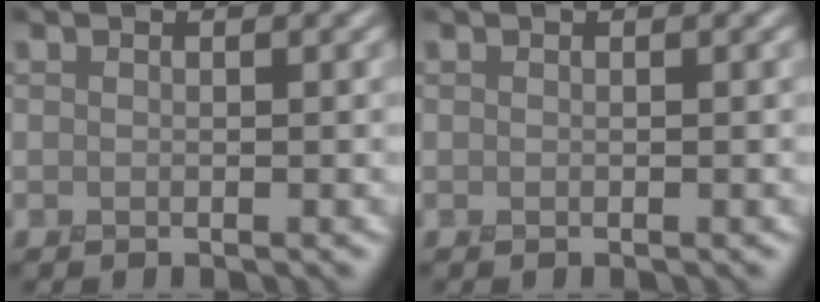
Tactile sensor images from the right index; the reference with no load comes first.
{"total": 0.0}